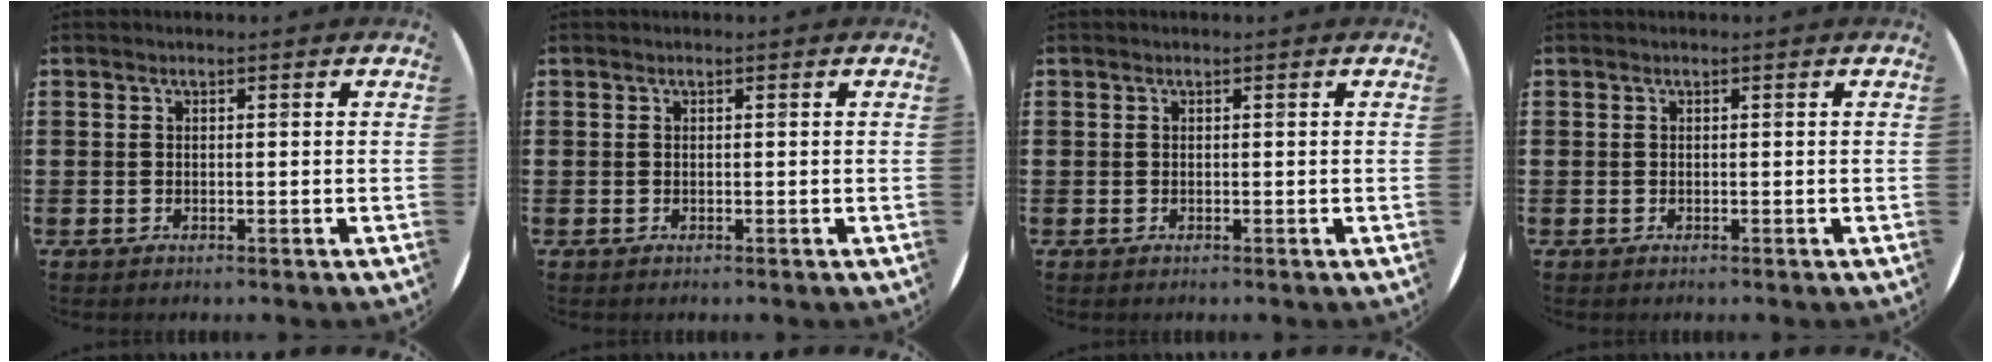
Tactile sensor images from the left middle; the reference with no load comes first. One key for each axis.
{"total": 0.0}
{"total": 0.0}
{"total": 0.0}